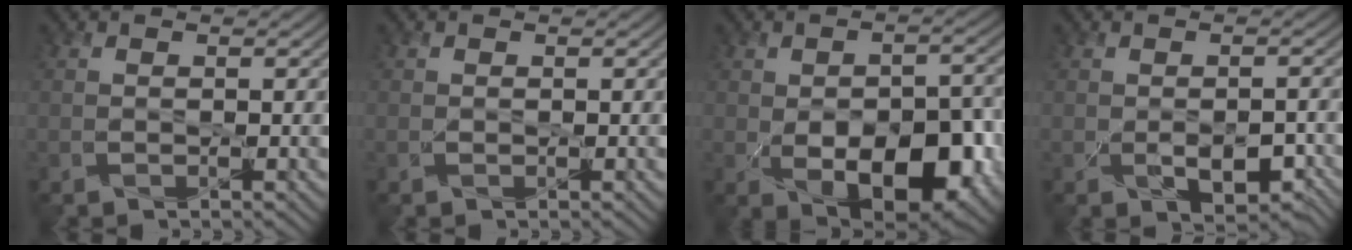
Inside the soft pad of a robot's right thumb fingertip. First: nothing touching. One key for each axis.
{"total": 0.0}
{"total": 12.7, "fx": -3.7, "fy": 7.1, "fz": 9.9, "tx": -0.139, "ty": -0.018, "tz": -0.049}
{"total": 5.0, "fx": -1.6, "fy": 2.9, "fz": 3.7, "tx": -0.059, "ty": -0.021, "tz": -0.012}